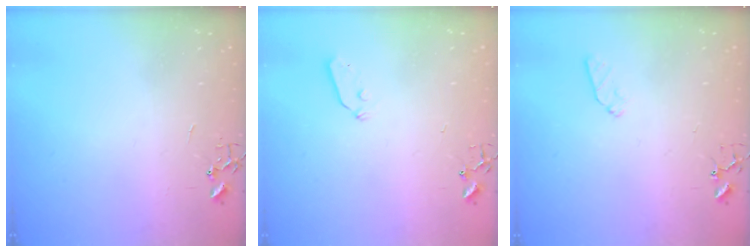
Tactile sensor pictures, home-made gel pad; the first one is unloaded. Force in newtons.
{"total": 3.2, "press": 3.2, "slide": 0.5}
{"total": 5.3, "press": 5.2, "slide": 0.7}